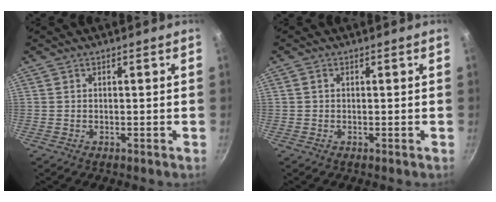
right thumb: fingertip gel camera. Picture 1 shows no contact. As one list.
[{"total": 0.7, "force": [0.1, 0.6, 0.4], "torque": [-0.006, 0.004, 0.001]}]